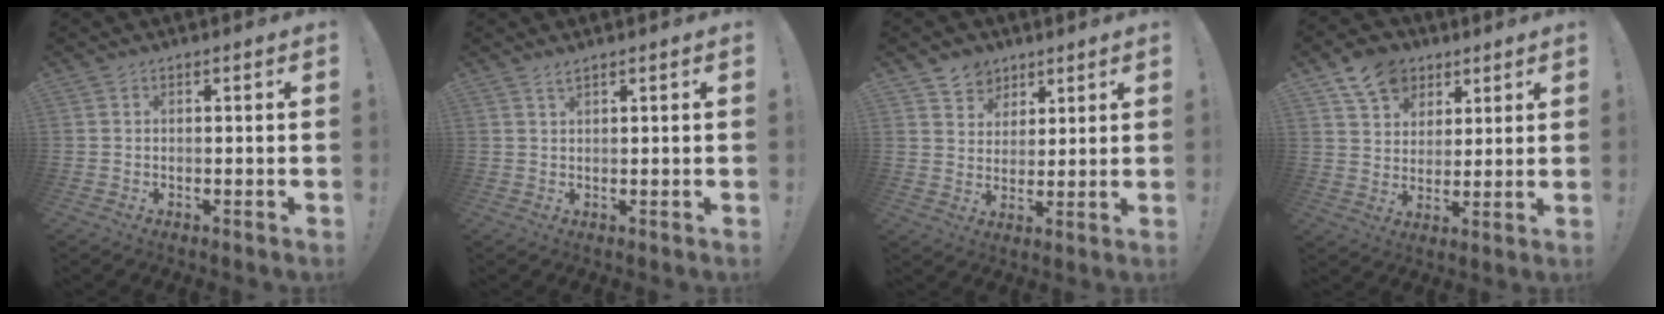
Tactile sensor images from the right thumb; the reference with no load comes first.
{"total": 1.2, "force": [0.9, -0.1, 0.7], "torque": [-0.008, -0.003, 0.015]}
{"total": 6.6, "force": [3.9, 5.3, 0.3], "torque": [0.005, -0.036, 0.076]}
{"total": 11.3, "force": [6.5, 8.4, 3.7], "torque": [-0.051, -0.038, 0.126]}